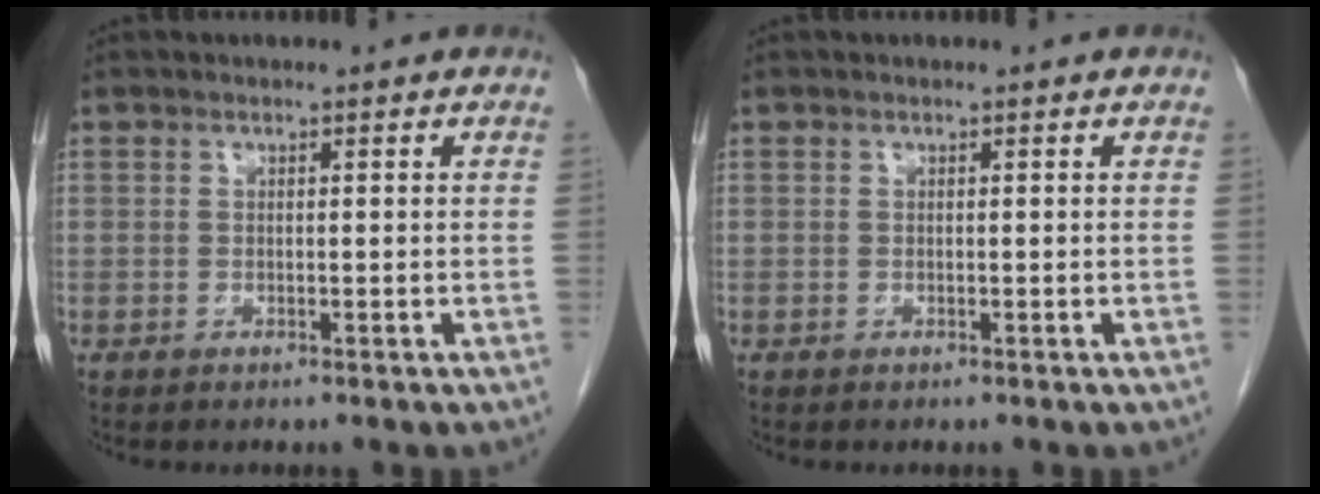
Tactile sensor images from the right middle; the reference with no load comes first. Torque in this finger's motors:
{"motor_torque": [0.40, -0.23, 0.01, -0.01]}